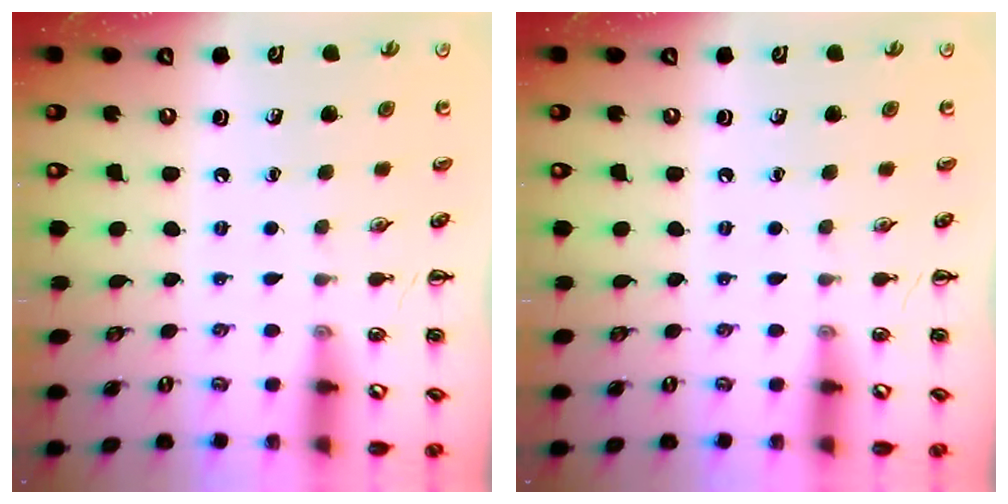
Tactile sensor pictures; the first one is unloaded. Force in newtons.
{"total": 0.0}